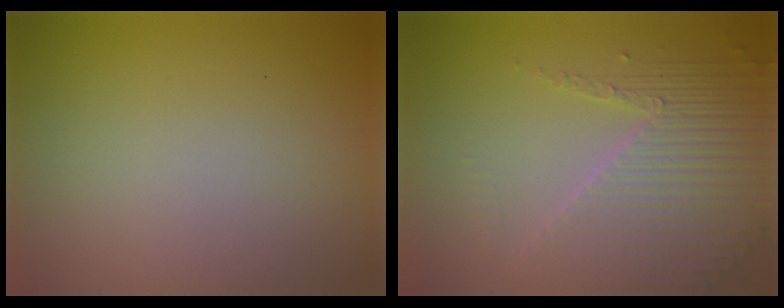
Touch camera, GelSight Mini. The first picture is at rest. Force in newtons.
{"total": 4.0, "press": 3.8, "slide": 1.2}